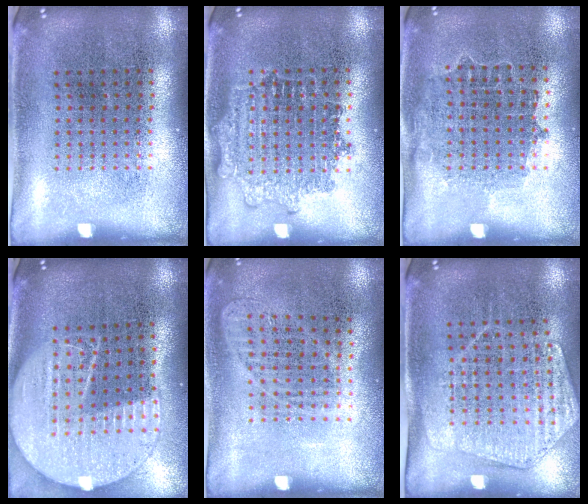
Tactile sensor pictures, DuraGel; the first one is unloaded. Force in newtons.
{"total": 1.2, "press": 1.2, "slide": 0.2}
{"total": 0.8, "press": 0.8, "slide": 0.3}
{"total": 2.1, "press": 1.9, "slide": 1.0}
{"total": 1.0, "press": 0.9, "slide": 0.4}
{"total": 1.5, "press": 1.4, "slide": 0.3}